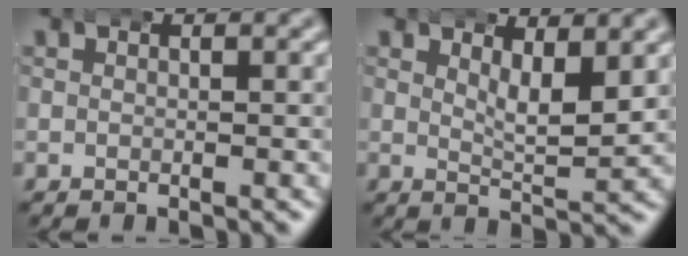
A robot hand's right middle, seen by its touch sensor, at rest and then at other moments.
{"total": 3.4, "force": [2.0, 0.8, 2.6], "torque": [-0.041, -0.013, 0.036]}